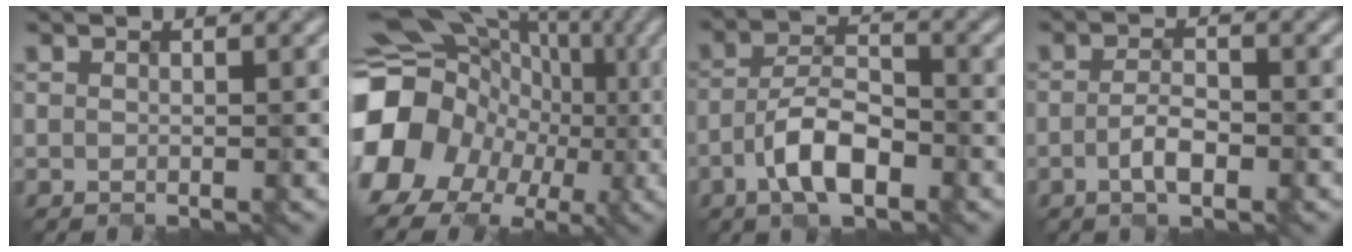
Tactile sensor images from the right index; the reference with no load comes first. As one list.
[{"total": 17.0, "force": [-3.8, 15.2, 6.5], "torque": [-0.161, -0.001, -0.073]}, {"total": 4.5, "force": [-3.2, 1.3, 2.9], "torque": [-0.072, -0.005, -0.040]}, {"total": 2.3, "force": [-2.0, 0.1, 1.1], "torque": [-0.040, -0.008, -0.016]}]